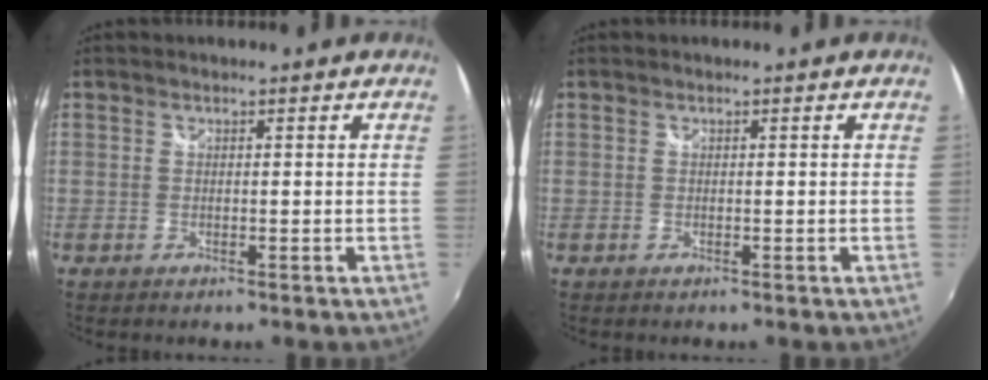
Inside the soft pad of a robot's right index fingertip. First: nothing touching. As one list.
[{"total": 0.0}]